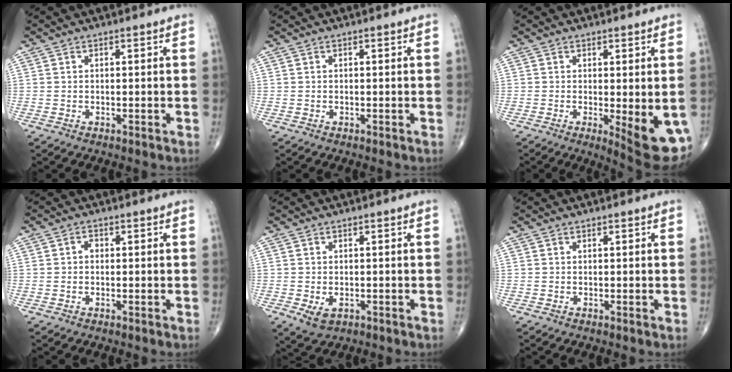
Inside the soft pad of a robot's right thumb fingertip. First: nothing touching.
{"total": 0.0}
{"total": 9.6, "force": [-2.4, 2.6, 8.9], "torque": [-0.105, -0.022, -0.024]}
{"total": 1.5, "force": [0.0, 1.1, 1.0], "torque": [-0.011, 0.004, -0.004]}
{"total": 3.5, "force": [-1.1, 2.3, 2.4], "torque": [-0.036, -0.001, -0.007]}
{"total": 0.0}